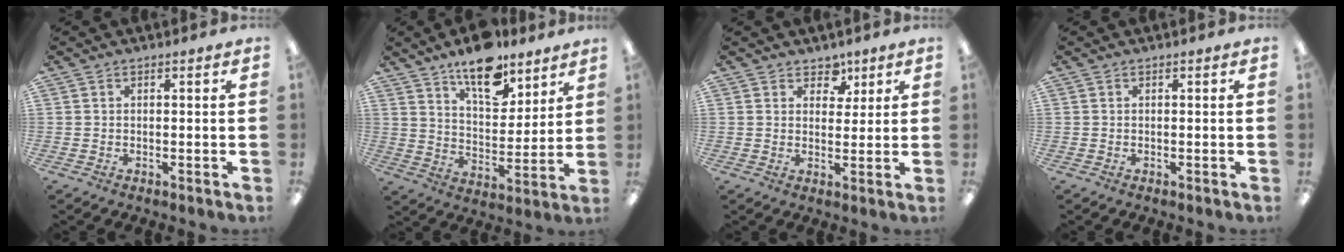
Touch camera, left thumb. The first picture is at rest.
{"total": 14.4, "force": [11.1, 6.2, 6.9], "torque": [-0.104, -0.066, 0.196]}
{"total": 5.0, "force": [3.4, 3.4, 1.4], "torque": [-0.008, -0.016, 0.057]}
{"total": 0.0}